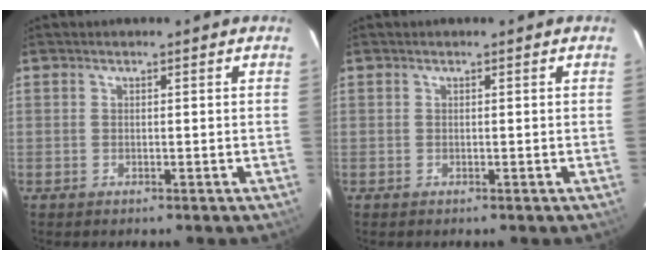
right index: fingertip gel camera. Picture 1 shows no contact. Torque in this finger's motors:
{"motor_torque": [0.00, 0.00, 0.00, 0.00]}